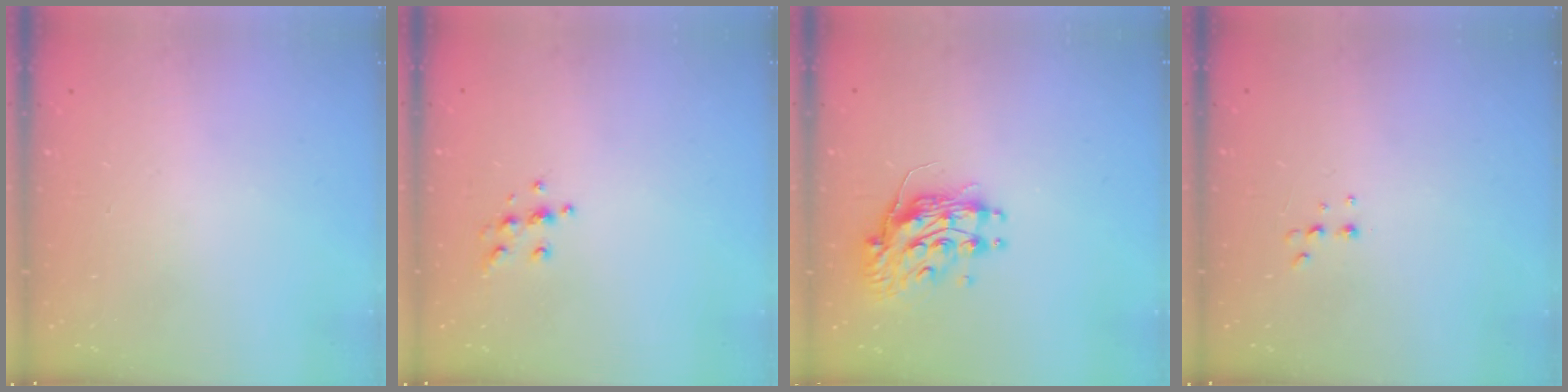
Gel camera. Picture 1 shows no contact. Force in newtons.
{"total": 6.2, "press": 6.2, "slide": 0.6}
{"total": 10.6, "press": 10.6, "slide": 0.7}
{"total": 4.4, "press": 4.3, "slide": 1.0}